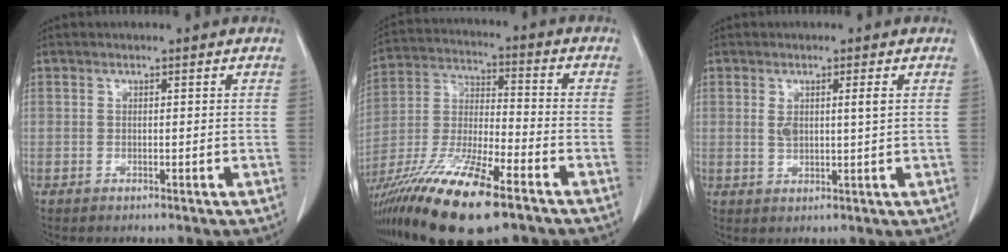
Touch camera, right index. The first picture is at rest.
{"total": 21.3, "force": [-13.6, 4.5, 15.8], "torque": [-0.336, -0.042, -0.246]}
{"total": 3.2, "force": [0.9, 0.5, 3.1], "torque": [-0.057, 0.003, 0.019]}